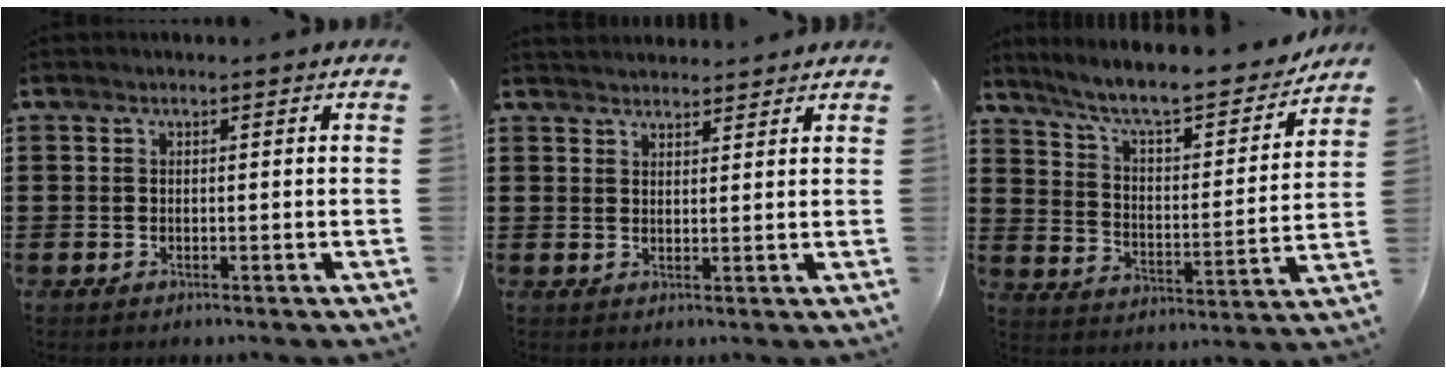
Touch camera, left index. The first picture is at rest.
{"total": 2.2, "force": [2.2, 0.3, -0.1], "torque": [-0.004, -0.001, 0.044]}
{"total": 7.9, "force": [6.8, 0.9, 4.0], "torque": [-0.105, -0.045, 0.111]}